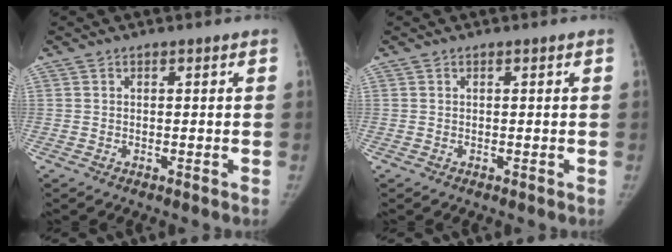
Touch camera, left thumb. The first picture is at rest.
{"total": 0.0}